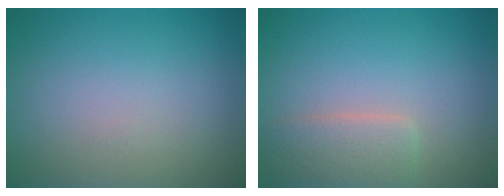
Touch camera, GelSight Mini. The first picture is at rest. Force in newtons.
{"total": 2.8, "press": 2.8, "slide": 0.2}